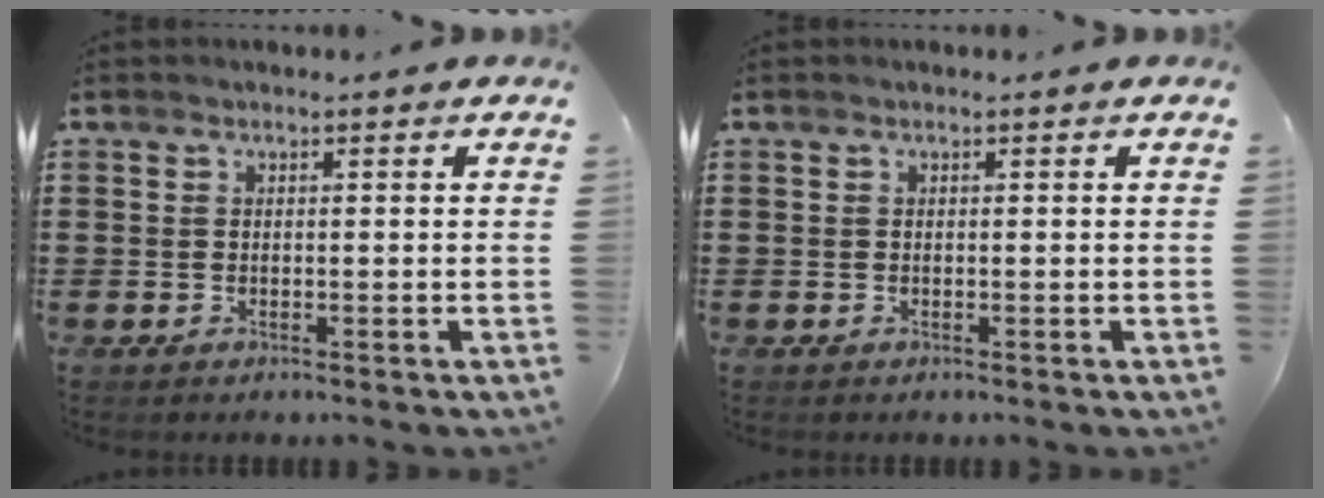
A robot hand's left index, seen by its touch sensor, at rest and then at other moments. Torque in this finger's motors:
{"motor_torque": [0.00, 0.00, 0.00, 0.00]}